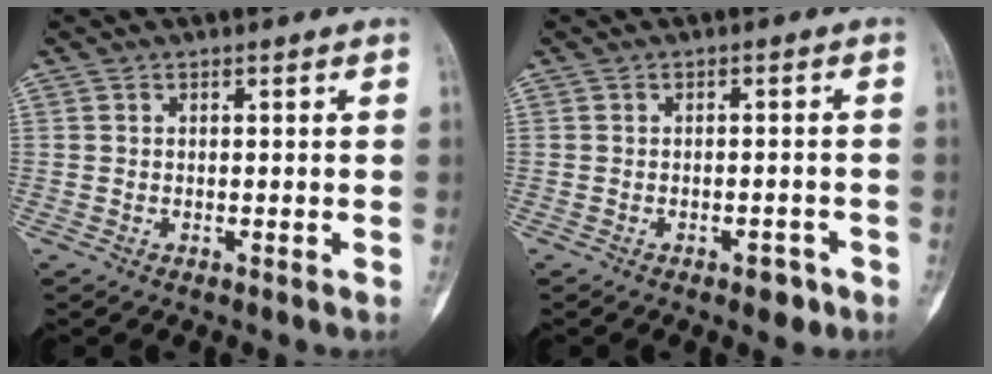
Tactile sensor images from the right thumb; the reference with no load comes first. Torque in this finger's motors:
{"motor_torque": [1.19, 0.37, 0.40, -0.83, 0.18]}